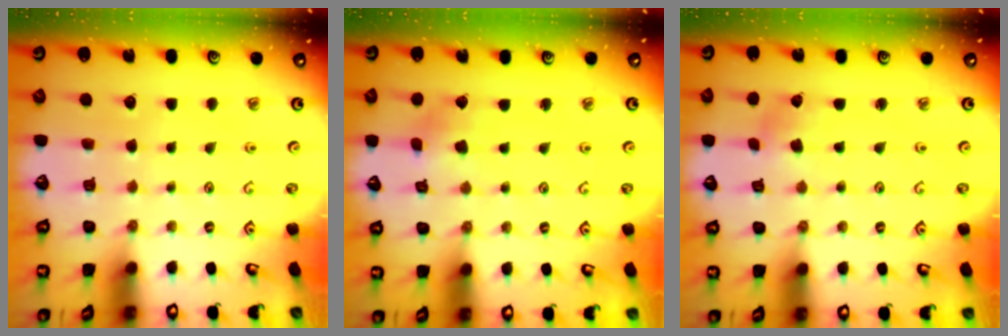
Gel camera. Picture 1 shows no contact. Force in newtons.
{"total": 3.1, "press": 3.1, "slide": 0.2}
{"total": 2.7, "press": 2.7, "slide": 0.3}